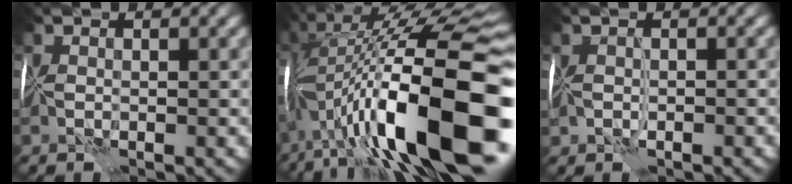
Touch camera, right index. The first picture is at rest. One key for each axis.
{"total": 18.0, "fx": -4.2, "fy": 5.0, "fz": 16.8, "tx": -0.277, "ty": 0.027, "tz": -0.081}
{"total": 0.6, "fx": -0.5, "fy": -0.4, "fz": -0.2, "tx": 0.006, "ty": -0.006, "tz": -0.009}